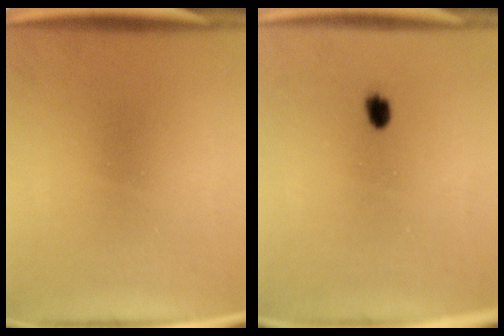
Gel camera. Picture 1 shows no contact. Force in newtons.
{"total": 2.7}